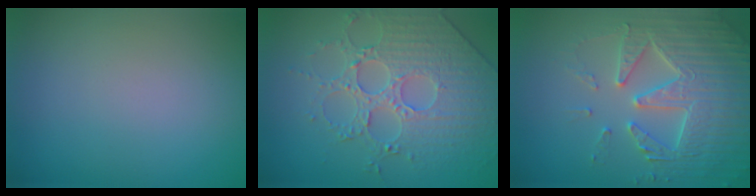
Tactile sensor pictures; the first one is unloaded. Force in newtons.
{"total": 4.5, "press": 4.5, "slide": 0.7}
{"total": 5.3, "press": 5.2, "slide": 1.1}